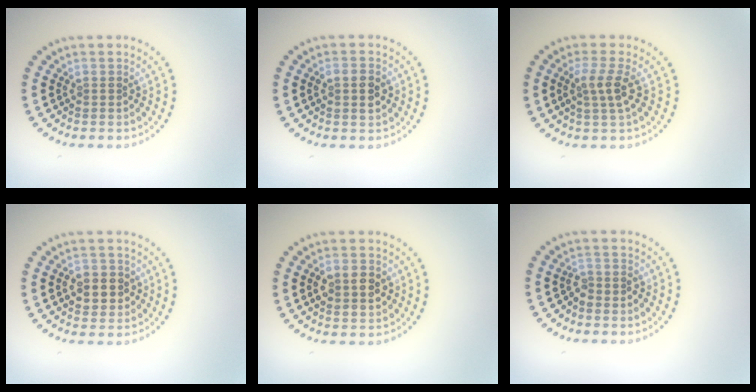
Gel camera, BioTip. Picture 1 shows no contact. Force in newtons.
{"total": 2.0, "press": 2.0, "slide": 0.2}
{"total": 2.5, "press": 2.2, "slide": 1.3}
{"total": 2.9, "press": 2.9, "slide": 0.6}
{"total": 3.6, "press": 3.6, "slide": 0.1}
{"total": 1.3, "press": 1.0, "slide": 0.8}